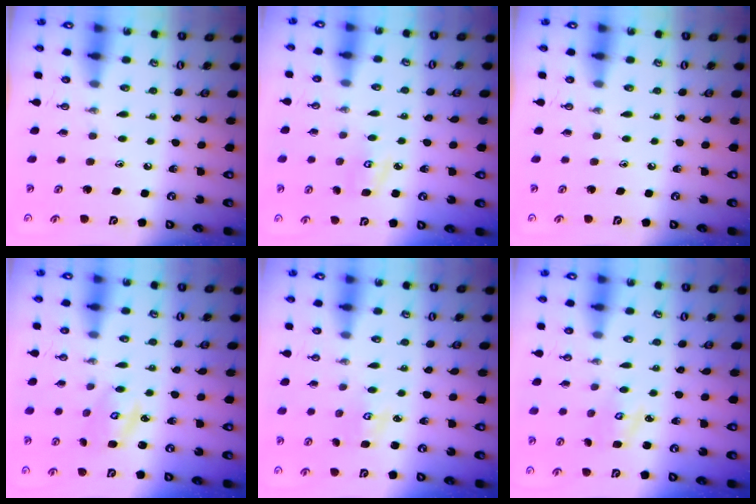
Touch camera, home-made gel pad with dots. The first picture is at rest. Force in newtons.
{"total": 5.2, "press": 5.2, "slide": 0.4}
{"total": 0.0}
{"total": 4.4, "press": 4.3, "slide": 0.5}
{"total": 3.1, "press": 3.1, "slide": 0.4}
{"total": 3.8, "press": 3.8, "slide": 0.4}